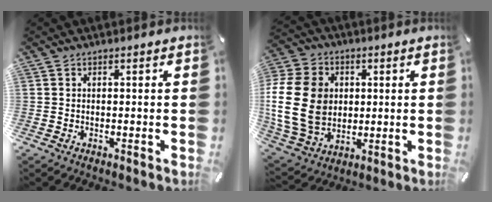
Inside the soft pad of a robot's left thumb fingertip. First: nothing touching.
{"total": 18.6, "force": [1.2, 15.0, 10.9], "torque": [-0.233, 0.003, 0.021]}